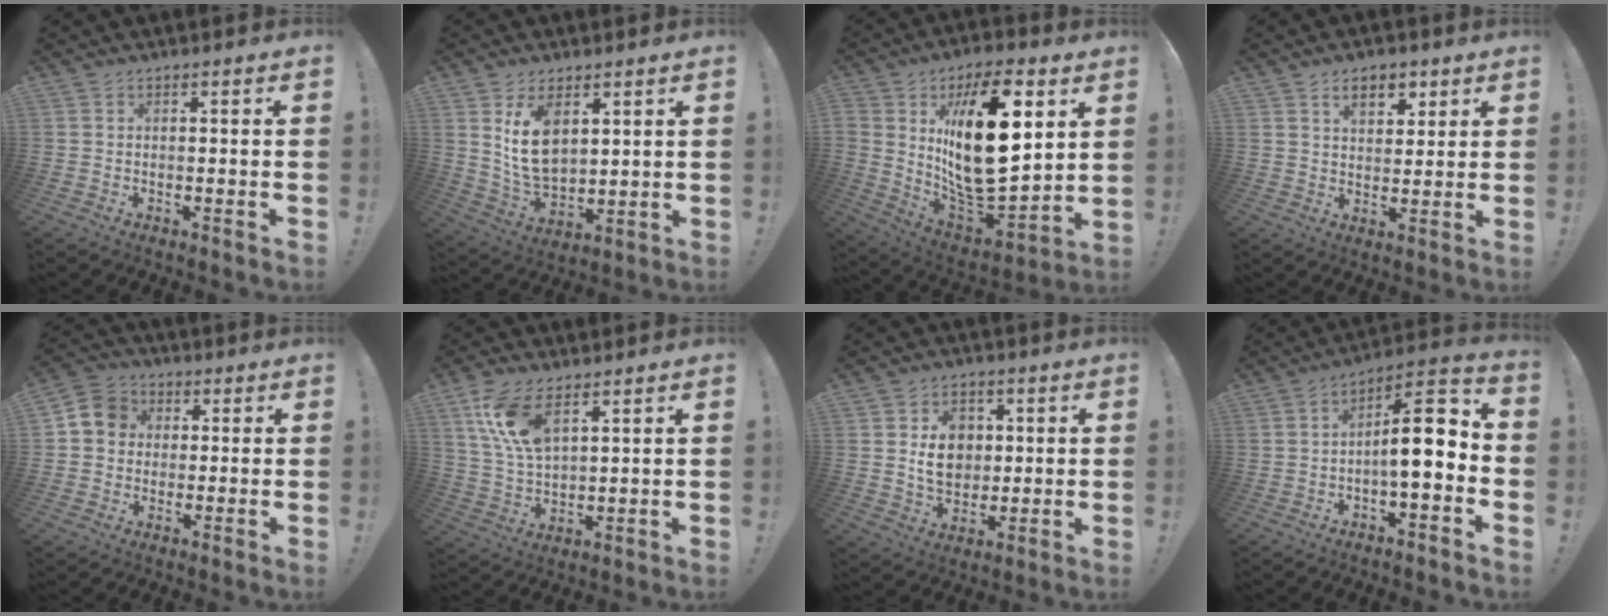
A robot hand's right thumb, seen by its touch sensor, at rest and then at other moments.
{"total": 11.4, "force": [5.0, 7.3, 7.2], "torque": [-0.125, -0.024, 0.095]}
{"total": 24.5, "force": [7.3, 12.4, 19.9], "torque": [-0.344, -0.039, 0.123]}
{"total": 7.8, "force": [4.2, 4.7, 4.7], "torque": [-0.066, -0.010, 0.075]}
{"total": 4.6, "force": [-0.5, 4.2, 2.0], "torque": [-0.038, 0.017, -0.006]}
{"total": 12.2, "force": [6.5, 5.6, 8.6], "torque": [-0.179, -0.019, 0.120]}
{"total": 9.7, "force": [1.6, 8.0, 5.2], "torque": [-0.056, -0.001, 0.033]}
{"total": 12.7, "force": [-1.4, 4.1, 12.0], "torque": [-0.176, 0.014, -0.025]}